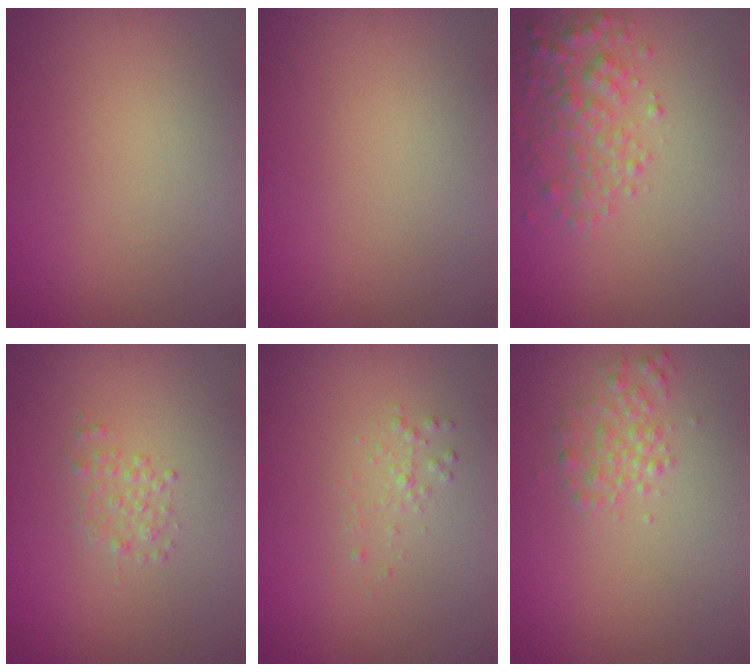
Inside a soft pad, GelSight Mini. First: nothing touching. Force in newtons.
{"total": 0.0}
{"total": 2.8, "press": 2.8, "slide": 0.1}
{"total": 1.2, "press": 1.2, "slide": 0.0}
{"total": 0.9, "press": 0.9, "slide": 0.0}
{"total": 1.7, "press": 1.7, "slide": 0.0}